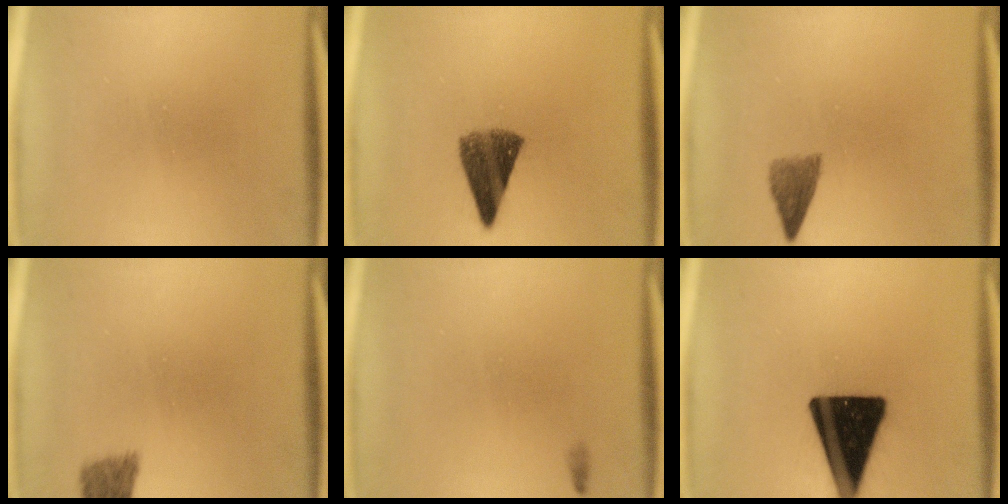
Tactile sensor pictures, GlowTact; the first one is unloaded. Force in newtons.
{"total": 7.6}
{"total": 3.0}
{"total": 3.1}
{"total": 0.5}
{"total": 19.0}